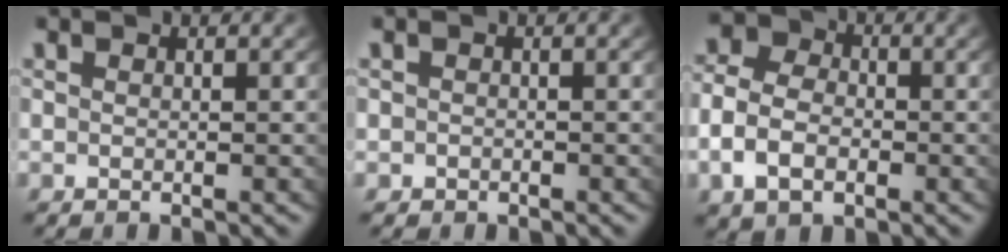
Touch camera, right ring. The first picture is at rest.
{"total": 1.0, "force": [-0.5, 0.9, -0.1], "torque": [-0.005, -0.014, -0.002]}
{"total": 5.9, "force": [-1.1, 4.9, 3.2], "torque": [-0.064, -0.011, -0.019]}